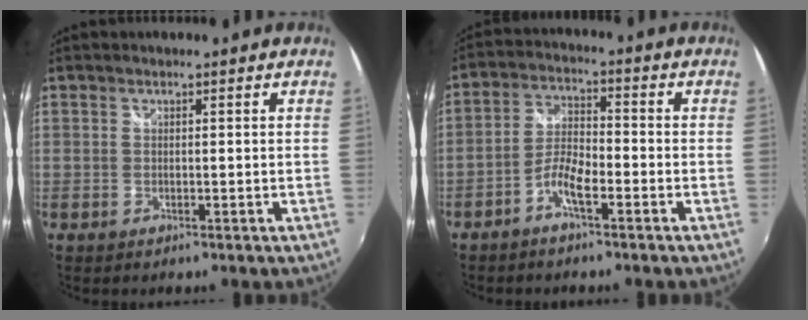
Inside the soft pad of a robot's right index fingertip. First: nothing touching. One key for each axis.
{"total": 5.4, "fx": -3.3, "fy": 1.4, "fz": 4.0, "tx": -0.091, "ty": 0.010, "tz": -0.064}